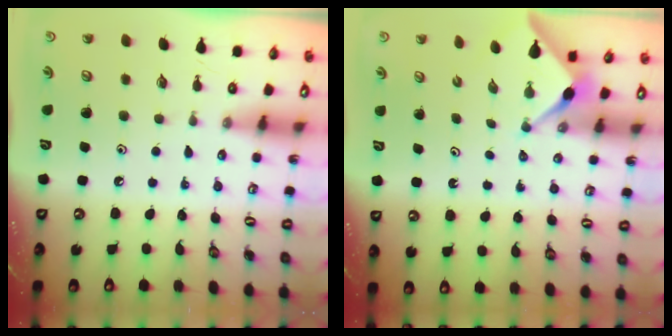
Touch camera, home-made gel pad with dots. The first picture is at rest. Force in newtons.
{"total": 3.0, "press": 3.0, "slide": 0.3}